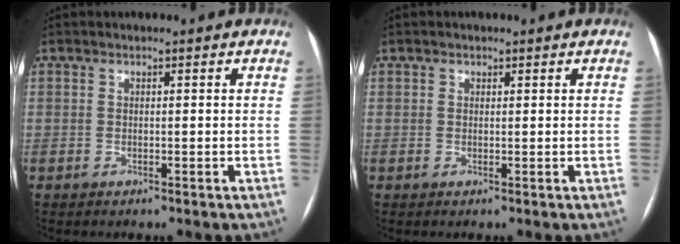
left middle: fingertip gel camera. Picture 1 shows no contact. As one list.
[{"total": 0.5, "force": [0.3, 0.4, 0.0], "torque": [0.004, 0.000, 0.002]}]